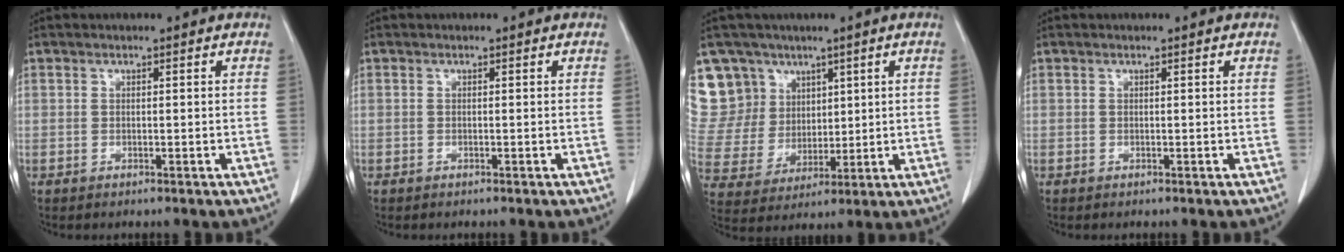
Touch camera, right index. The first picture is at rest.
{"total": 0.0}
{"total": 13.1, "force": [8.1, 10.3, 1.0], "torque": [-0.048, 0.044, 0.178]}
{"total": 0.0}